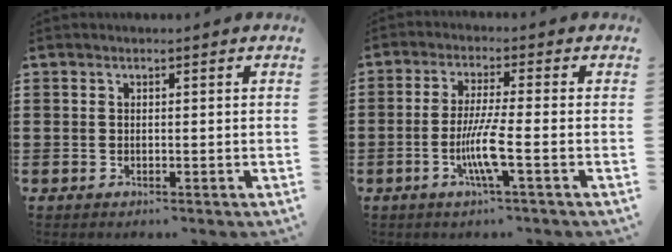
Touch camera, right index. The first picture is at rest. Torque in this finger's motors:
{"motor_torque": [2.14, 0.00, 0.78, 0.21]}